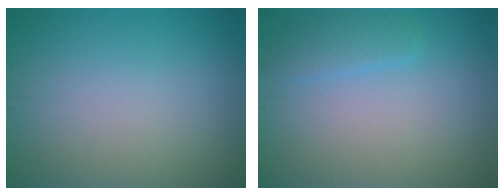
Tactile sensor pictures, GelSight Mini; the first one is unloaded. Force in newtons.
{"total": 1.7, "press": 1.7, "slide": 0.1}